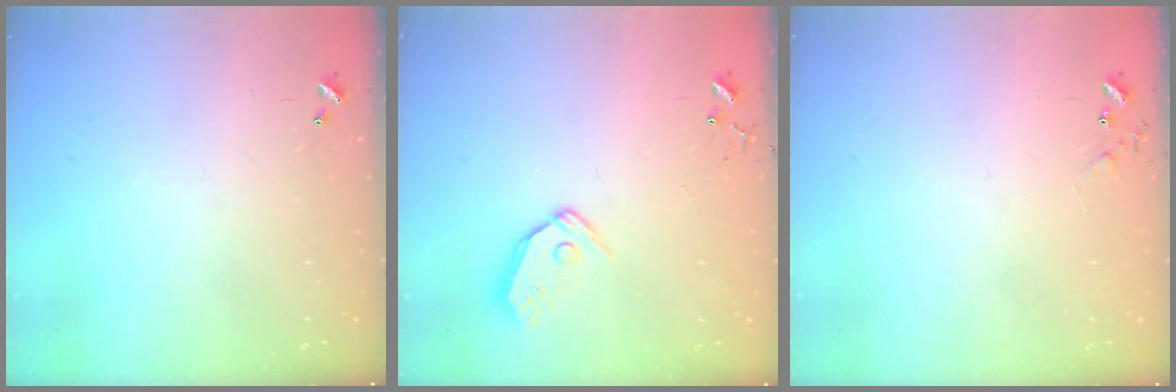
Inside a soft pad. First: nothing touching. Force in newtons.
{"total": 8.3, "press": 8.2, "slide": 0.7}
{"total": 5.1, "press": 5.0, "slide": 0.8}